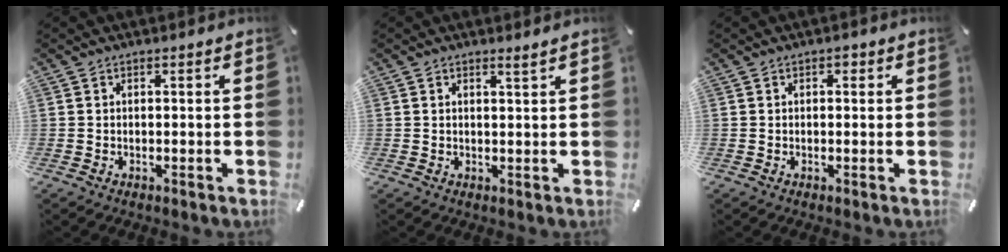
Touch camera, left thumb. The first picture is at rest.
{"total": 1.2, "force": [1.0, -0.1, 0.7], "torque": [-0.014, -0.003, 0.018]}
{"total": 1.0, "force": [0.1, 0.8, 0.7], "torque": [-0.006, 0.002, -0.001]}